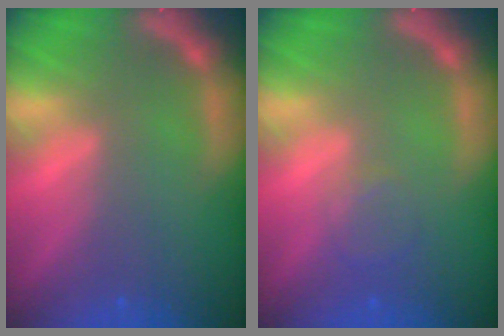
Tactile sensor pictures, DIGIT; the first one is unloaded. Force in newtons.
{"total": 2.0}